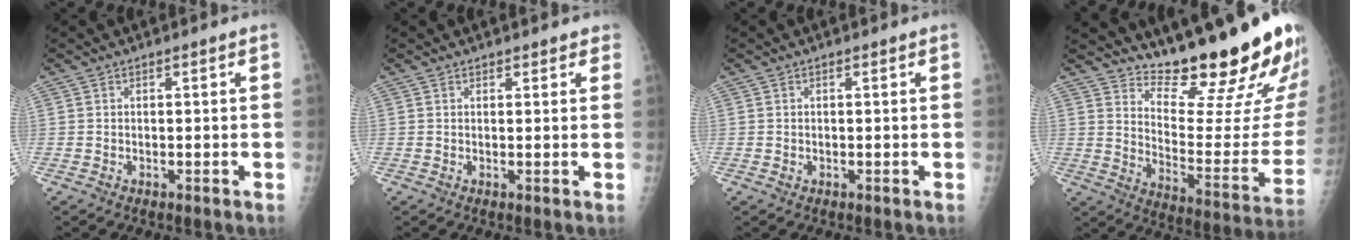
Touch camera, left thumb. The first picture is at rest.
{"total": 1.7, "force": [1.5, 0.9, 0.4], "torque": [0.017, -0.003, 0.012]}
{"total": 0.5, "force": [0.1, 0.5, 0.2], "torque": [0.001, 0.000, 0.001]}
{"total": 24.6, "force": [19.9, 4.7, 13.6], "torque": [-0.165, -0.171, 0.272]}